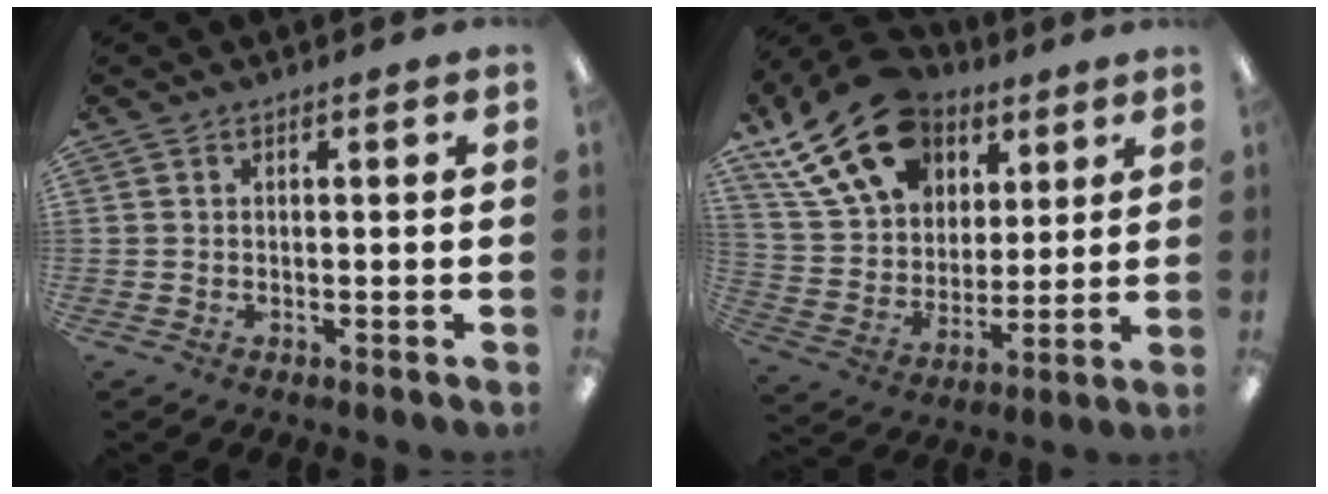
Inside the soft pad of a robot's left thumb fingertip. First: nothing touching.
{"total": 21.2, "force": [12.2, 14.4, 9.6], "torque": [-0.175, -0.049, 0.228]}